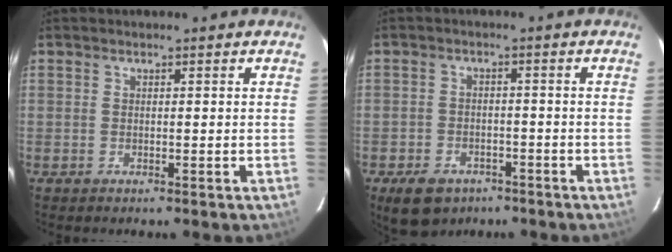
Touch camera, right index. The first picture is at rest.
{"total": 8.7, "force": [-5.6, 5.6, 3.6], "torque": [-0.091, 0.006, -0.078]}